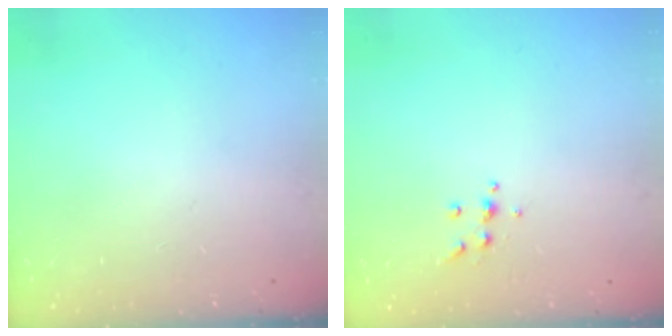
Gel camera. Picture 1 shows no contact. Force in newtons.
{"total": 5.0, "press": 4.8, "slide": 1.0}